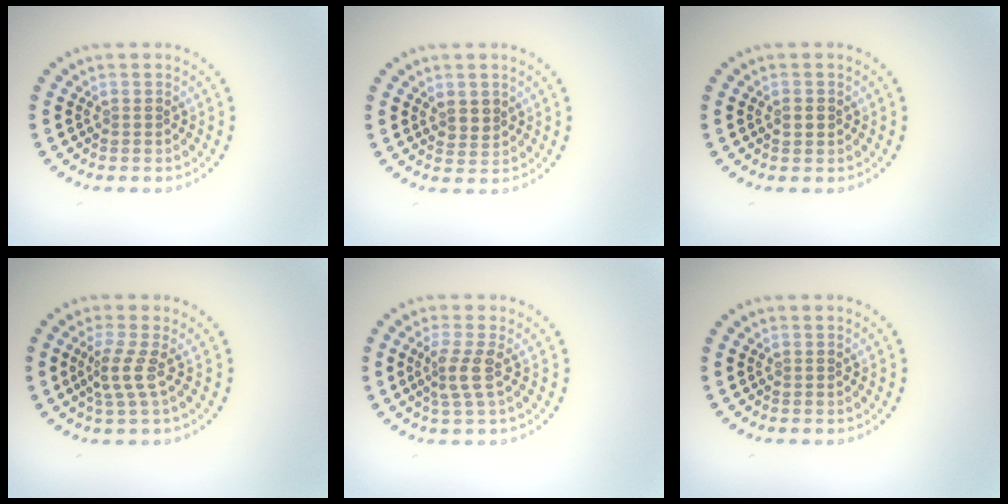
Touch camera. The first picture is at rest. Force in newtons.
{"total": 1.5, "press": 1.4, "slide": 0.5}
{"total": 1.0, "press": 1.0, "slide": 0.2}
{"total": 2.4, "press": 1.6, "slide": 1.7}
{"total": 2.3, "press": 1.7, "slide": 1.6}
{"total": 0.0}